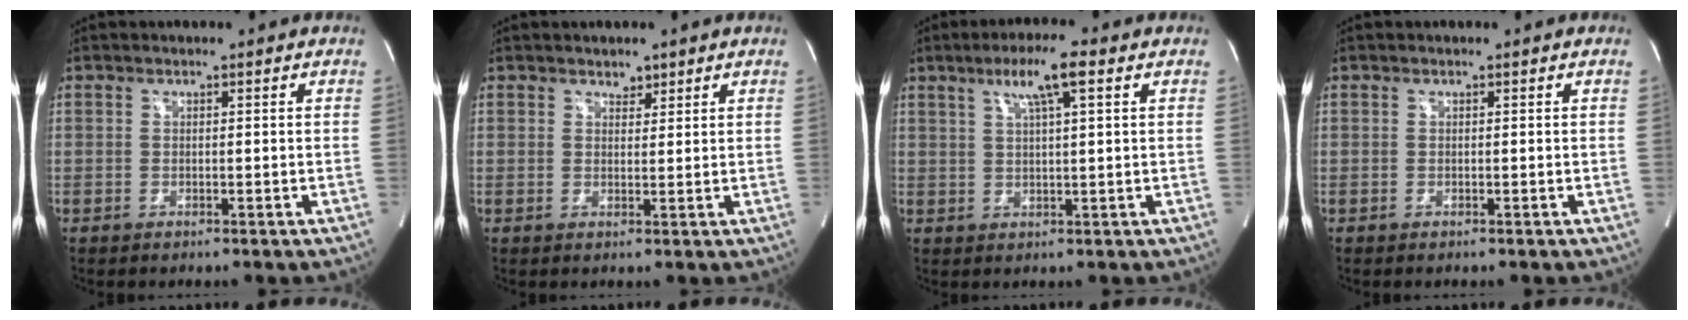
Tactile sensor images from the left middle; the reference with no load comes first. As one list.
[{"total": 1.6, "force": [1.3, 0.9, 0.5], "torque": [-0.006, 0.000, 0.020]}, {"total": 6.4, "force": [3.1, 0.2, 5.5], "torque": [-0.101, 0.011, 0.054]}, {"total": 0.0}]